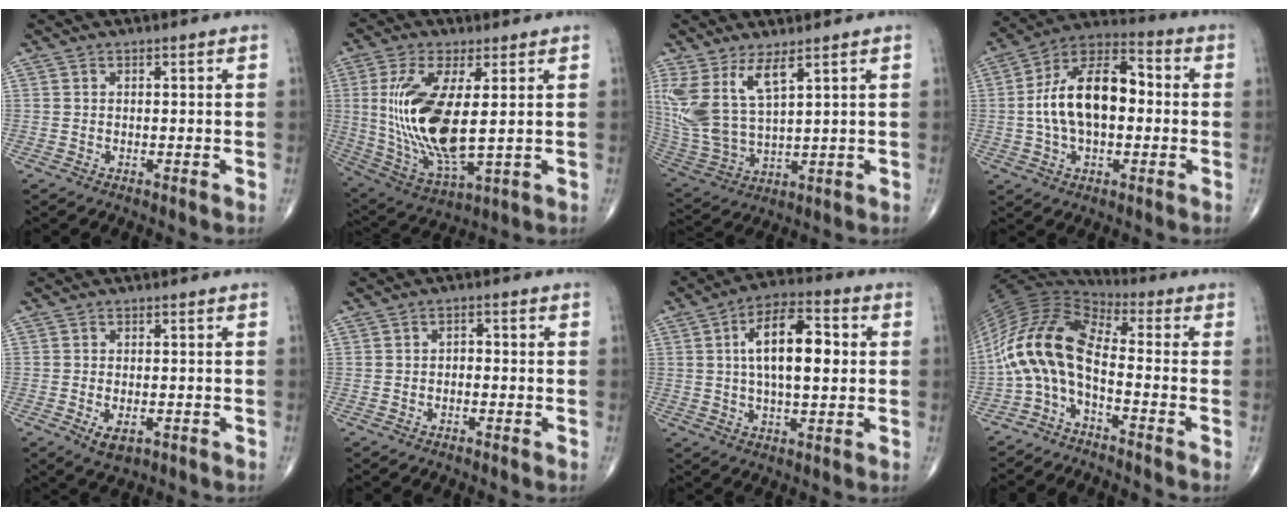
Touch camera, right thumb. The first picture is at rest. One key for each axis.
{"total": 17.7, "fx": 1.6, "fy": 6.7, "fz": 16.3, "tx": -0.343, "ty": -0.022, "tz": 0.045}
{"total": 12.0, "fx": 6.0, "fy": 4.4, "fz": 9.5, "tx": -0.212, "ty": -0.032, "tz": 0.138}
{"total": 16.9, "fx": 0.1, "fy": 9.4, "fz": 14.0, "tx": -0.236, "ty": 0.035, "tz": -0.009}
{"total": 3.8, "fx": -1.4, "fy": 2.0, "fz": 2.9, "tx": -0.048, "ty": -0.002, "tz": -0.015}
{"total": 1.6, "fx": -0.5, "fy": 1.1, "fz": 1.0, "tx": -0.007, "ty": 0.010, "tz": -0.013}
{"total": 13.8, "fx": 2.0, "fy": 6.1, "fz": 12.3, "tx": -0.195, "ty": 0.014, "tz": 0.029}
{"total": 12.3, "fx": -4.0, "fy": 5.5, "fz": 10.3, "tx": -0.212, "ty": 0.069, "tz": -0.092}